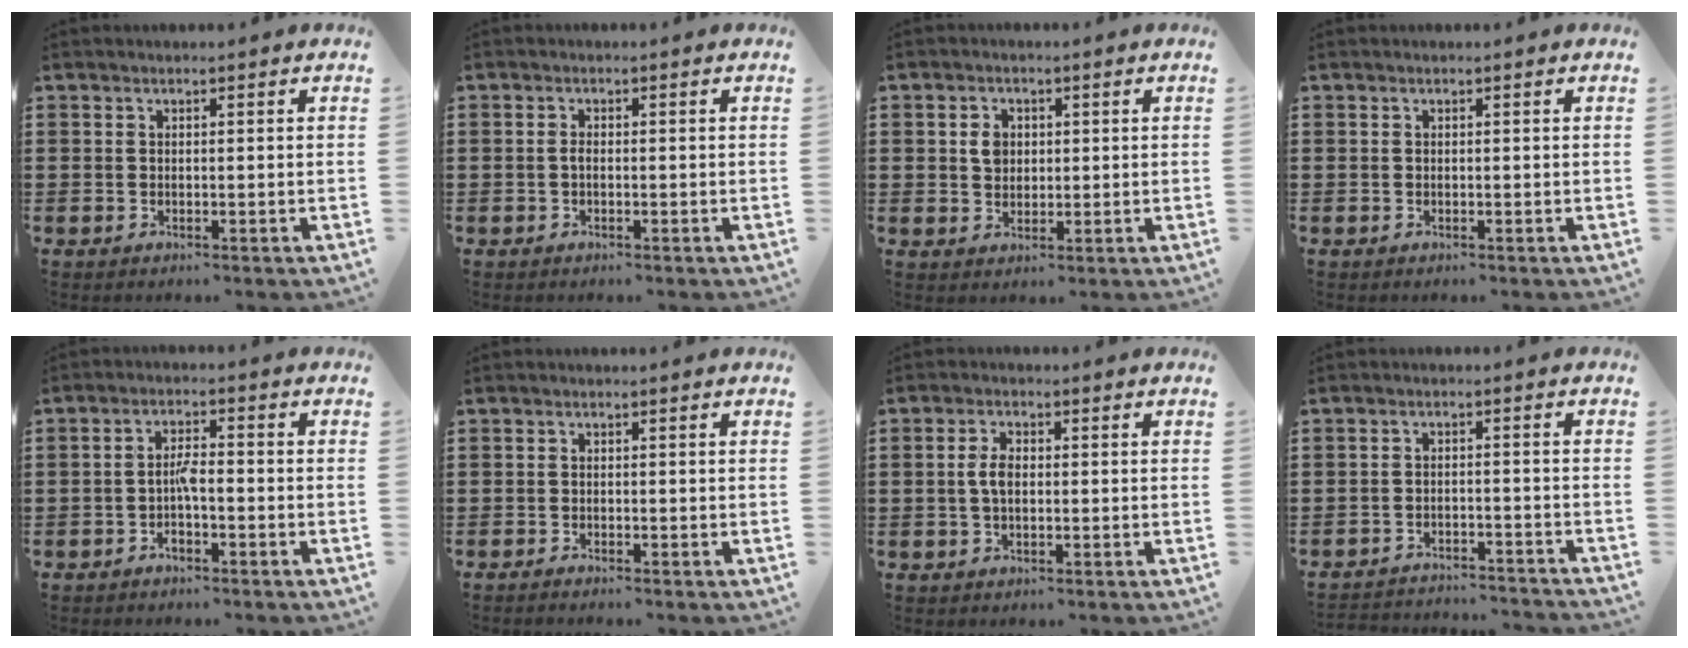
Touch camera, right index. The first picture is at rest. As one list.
[{"total": 1.0, "force": [-0.3, 0.4, 0.9], "torque": [-0.019, -0.002, -0.006]}, {"total": 3.0, "force": [0.6, 2.4, 1.6], "torque": [-0.039, 0.011, 0.010]}, {"total": 0.0}, {"total": 3.0, "force": [-1.2, 0.9, 2.6], "torque": [-0.057, 0.005, -0.026]}, {"total": 0.7, "force": [-0.7, -0.1, 0.0], "torque": [0.000, -0.002, -0.015]}, {"total": 3.3, "force": [0.0, 1.6, 2.9], "torque": [-0.064, 0.004, -0.003]}, {"total": 3.0, "force": [-3.0, 0.1, 0.1], "torque": [-0.006, 0.002, -0.064]}]